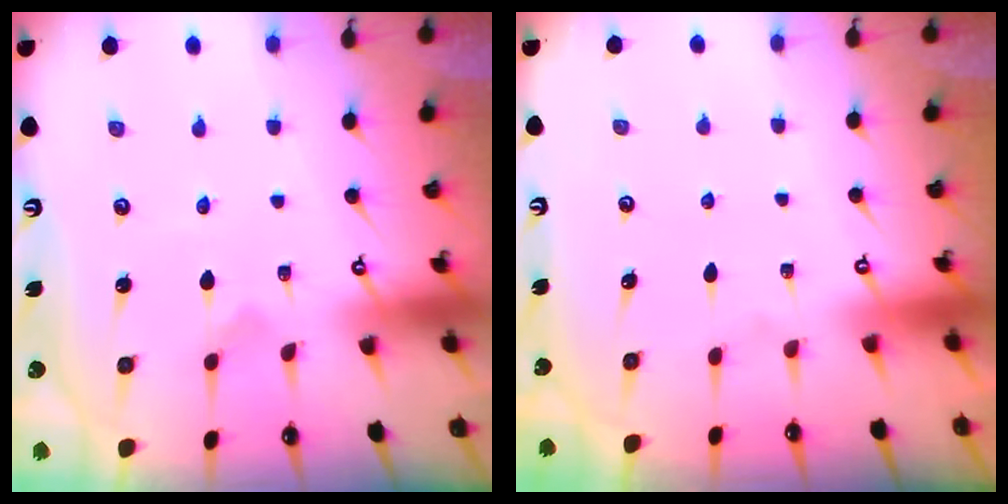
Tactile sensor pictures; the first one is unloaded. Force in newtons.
{"total": 0.0}